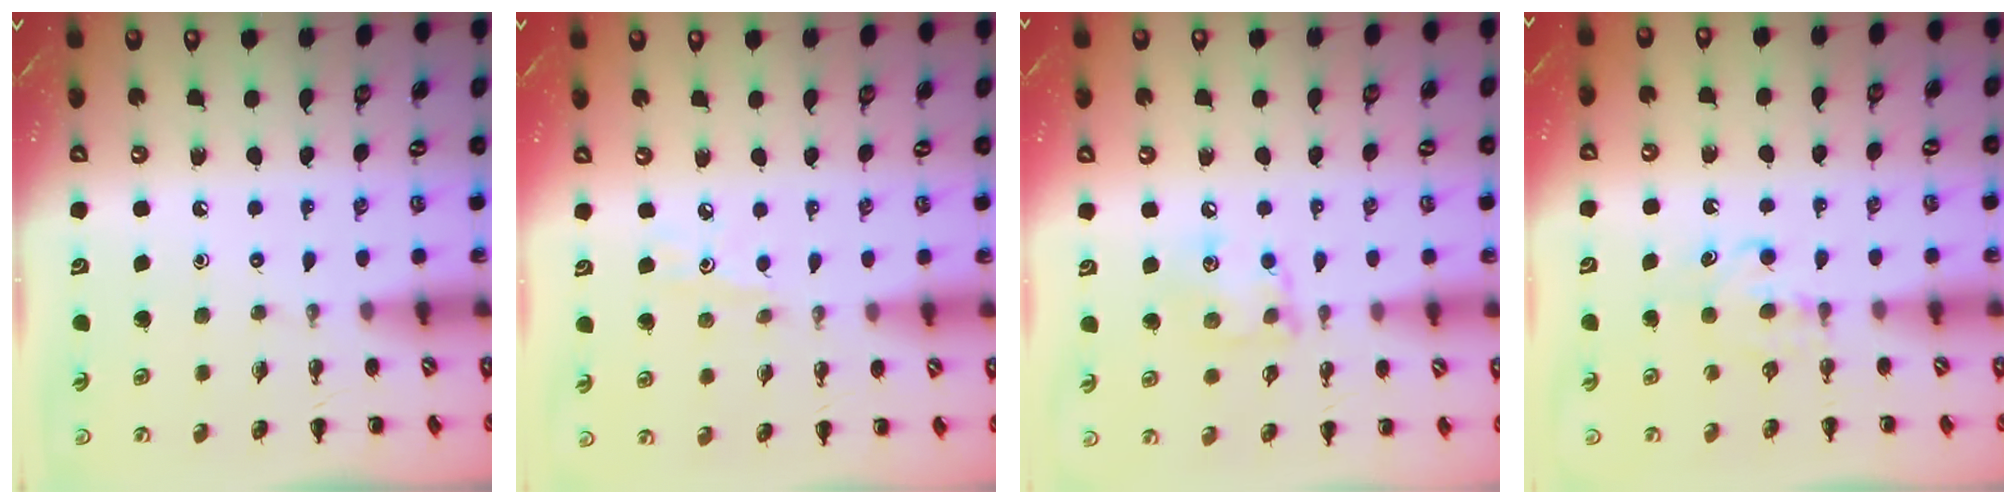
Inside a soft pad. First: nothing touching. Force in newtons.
{"total": 4.4, "press": 4.2, "slide": 1.4}
{"total": 9.2, "press": 9.2, "slide": 0.5}
{"total": 5.1, "press": 4.8, "slide": 1.6}